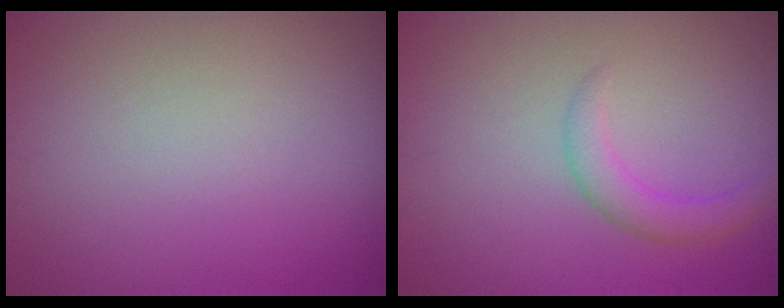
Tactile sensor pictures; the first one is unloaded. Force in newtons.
{"total": 2.0, "press": 2.0, "slide": 0.1}